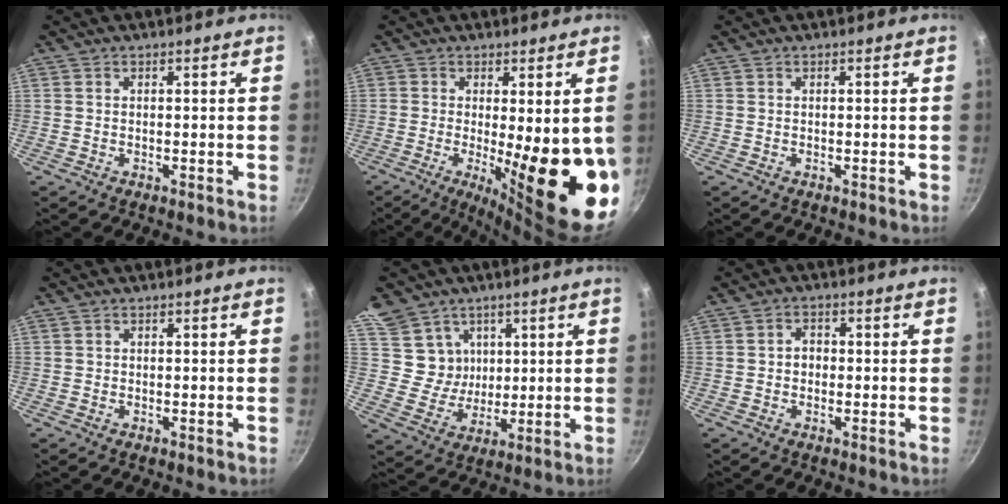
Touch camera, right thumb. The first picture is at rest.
{"total": 18.4, "force": [-2.2, 5.6, 17.4], "torque": [-0.211, -0.036, -0.016]}
{"total": 0.0}
{"total": 0.0}
{"total": 10.1, "force": [4.7, 8.5, 3.0], "torque": [-0.032, -0.029, 0.095]}
{"total": 2.4, "force": [-0.2, 2.0, 1.3], "torque": [-0.008, 0.010, -0.005]}